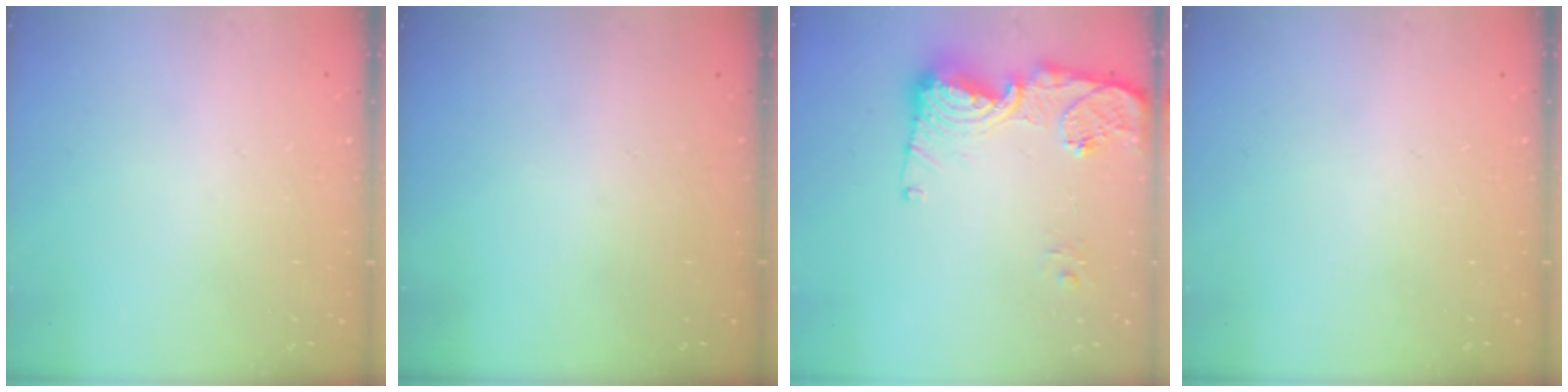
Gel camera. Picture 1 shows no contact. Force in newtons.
{"total": 0.0}
{"total": 14.0, "press": 13.9, "slide": 1.5}
{"total": 0.0}